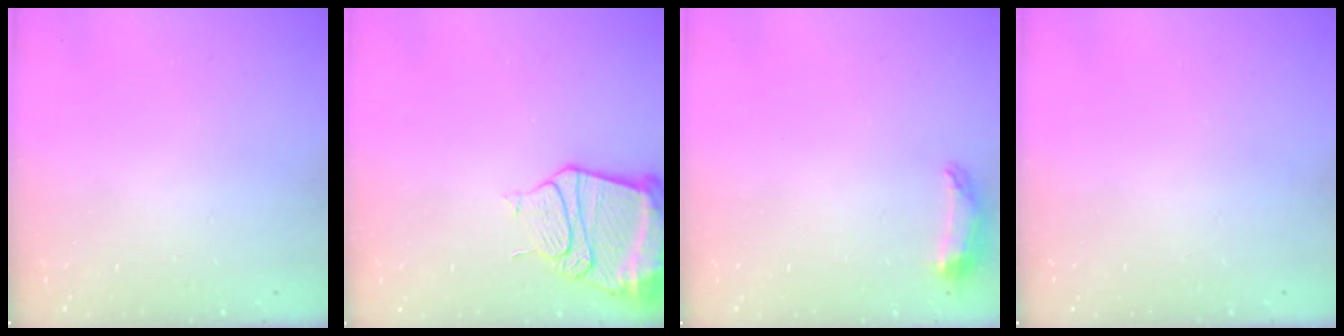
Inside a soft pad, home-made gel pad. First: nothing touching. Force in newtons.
{"total": 14.5, "press": 14.4, "slide": 1.7}
{"total": 6.6, "press": 6.6, "slide": 0.9}
{"total": 0.0}